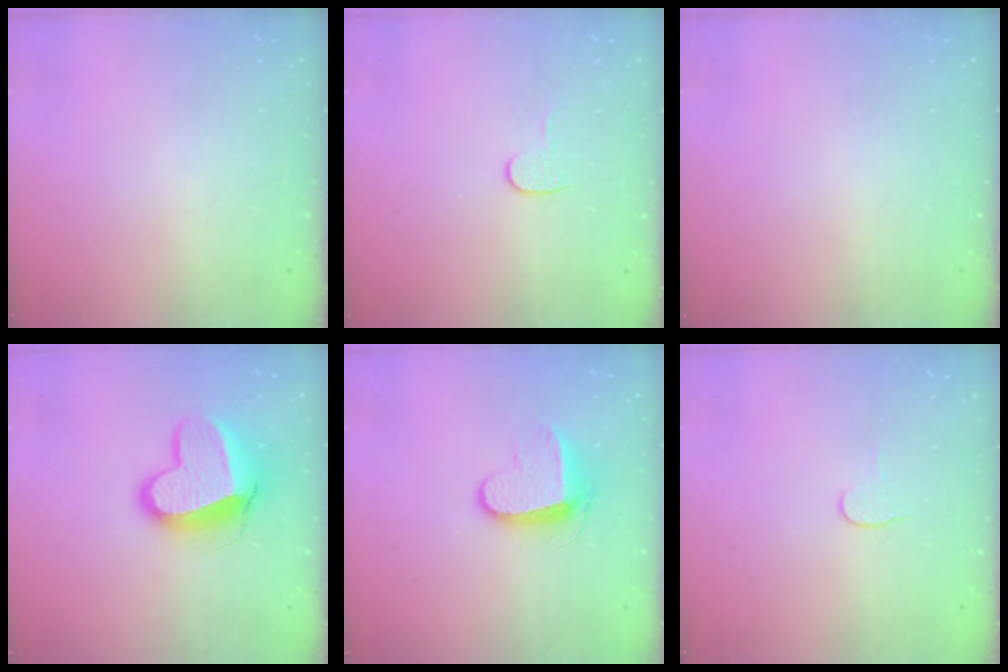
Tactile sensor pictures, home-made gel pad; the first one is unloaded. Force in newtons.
{"total": 5.5, "press": 5.4, "slide": 0.5}
{"total": 0.0}
{"total": 14.4, "press": 14.3, "slide": 1.6}
{"total": 9.4, "press": 9.4, "slide": 0.2}
{"total": 4.9, "press": 4.9, "slide": 0.5}